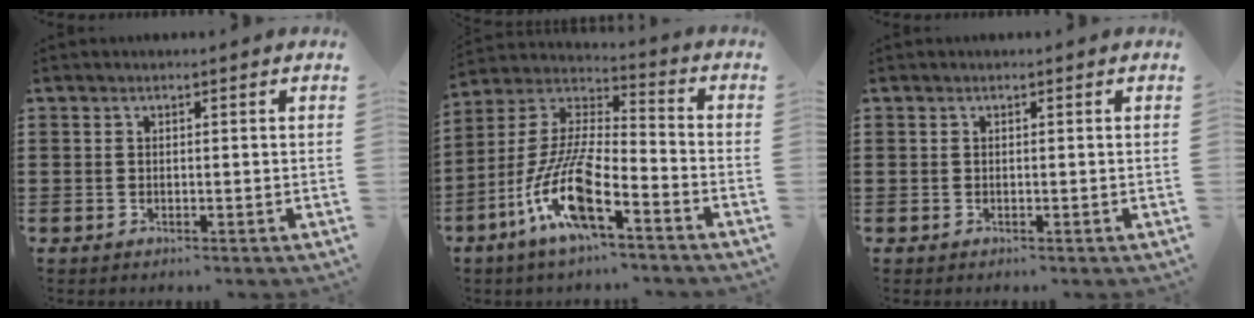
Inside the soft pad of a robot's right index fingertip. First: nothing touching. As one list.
[{"total": 12.5, "force": [-7.1, 3.0, 9.8], "torque": [-0.228, -0.015, -0.144]}, {"total": 0.0}]